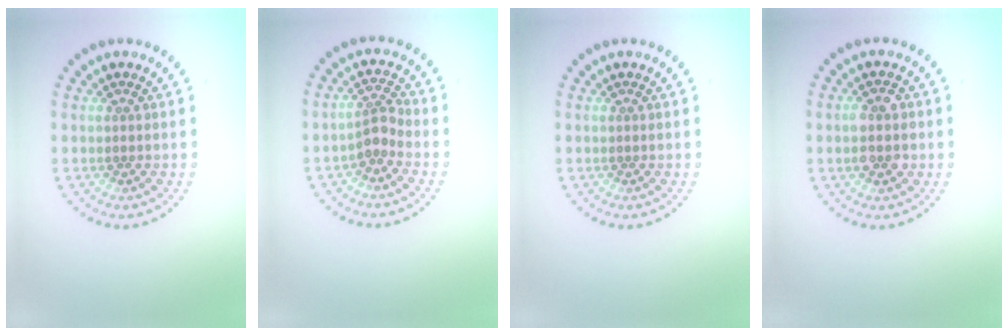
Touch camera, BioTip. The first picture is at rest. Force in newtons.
{"total": 2.1, "press": 1.6, "slide": 1.4}
{"total": 0.0}
{"total": 2.9, "press": 2.8, "slide": 0.3}